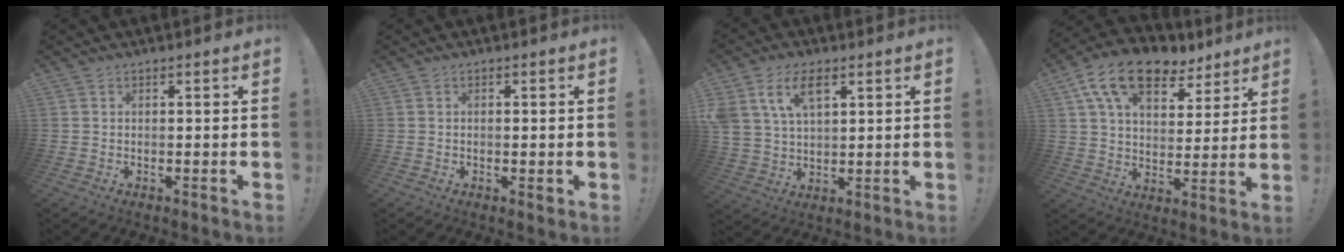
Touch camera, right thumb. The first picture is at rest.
{"total": 1.2, "force": [-0.1, 0.5, 1.1], "torque": [-0.011, -0.001, -0.003]}
{"total": 10.4, "force": [5.2, 5.9, 6.7], "torque": [-0.134, -0.002, 0.100]}
{"total": 16.1, "force": [9.6, 8.9, 9.3], "torque": [-0.155, -0.053, 0.173]}